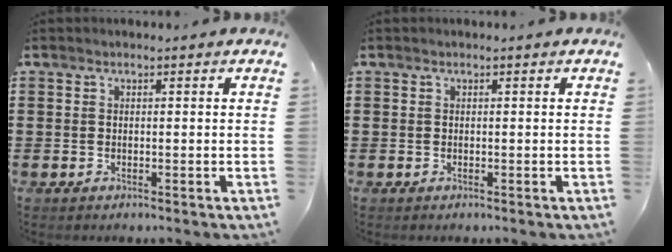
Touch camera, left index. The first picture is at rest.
{"total": 0.0}